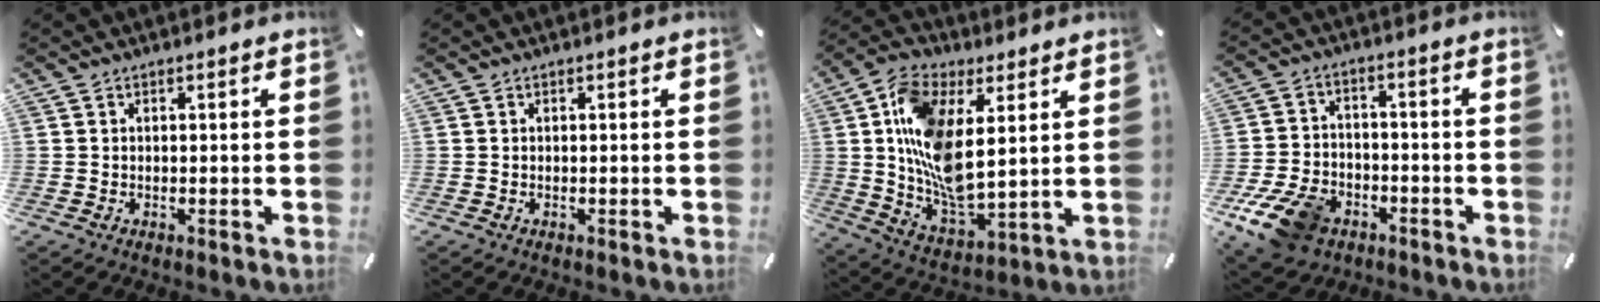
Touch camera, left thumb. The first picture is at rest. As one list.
[{"total": 0.0}, {"total": 15.2, "force": [4.7, 7.9, 12.1], "torque": [-0.271, -0.023, 0.085]}, {"total": 12.5, "force": [-7.1, 8.0, 6.4], "torque": [-0.131, 0.044, -0.127]}]